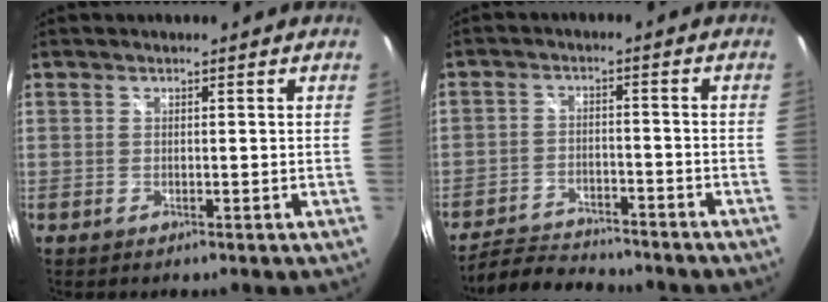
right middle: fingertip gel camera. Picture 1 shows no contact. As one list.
[{"total": 9.3, "force": [-8.7, 2.2, 2.4], "torque": [-0.076, 0.005, -0.141]}]